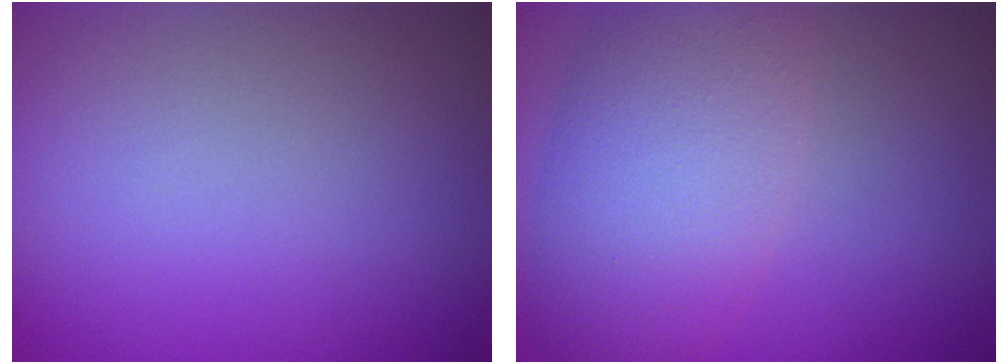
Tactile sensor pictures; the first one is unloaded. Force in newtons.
{"total": 7.0, "press": 7.0, "slide": 0.1}